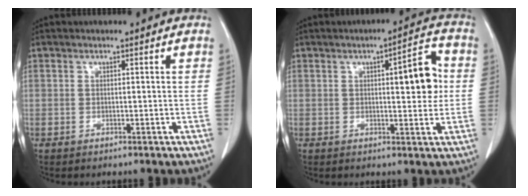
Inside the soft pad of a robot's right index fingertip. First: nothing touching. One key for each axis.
{"total": 7.4, "fx": 0.9, "fy": 1.8, "fz": 7.1, "tx": -0.095, "ty": 0.013, "tz": 0.012}